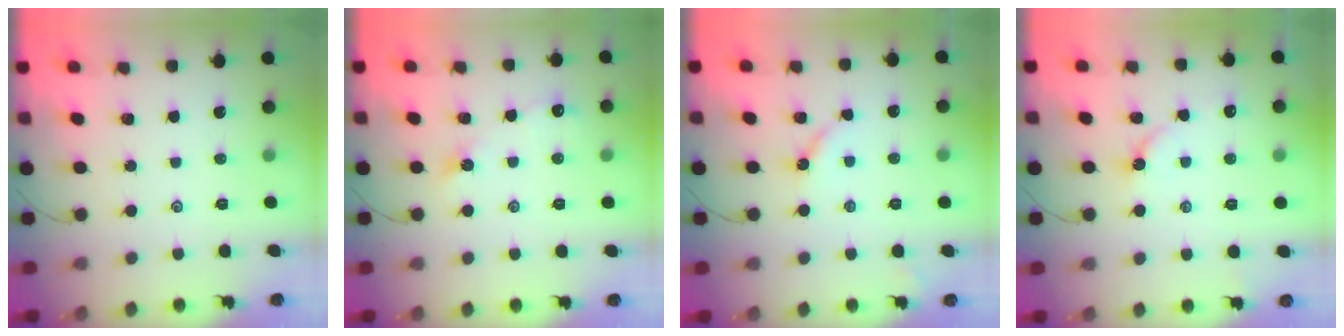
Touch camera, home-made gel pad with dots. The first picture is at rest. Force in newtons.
{"total": 5.2, "press": 5.1, "slide": 0.5}
{"total": 4.6, "press": 4.6, "slide": 0.4}
{"total": 3.1, "press": 3.1, "slide": 0.4}